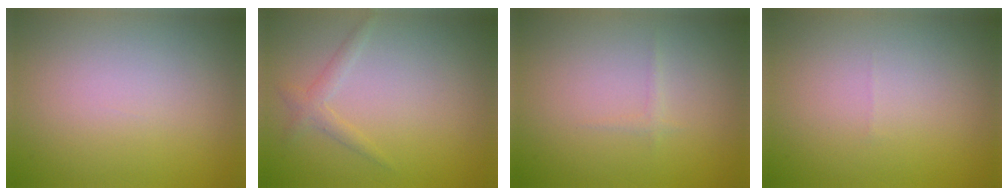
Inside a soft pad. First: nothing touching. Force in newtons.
{"total": 1.5, "press": 1.5, "slide": 0.1}
{"total": 0.6, "press": 0.6, "slide": 0.0}
{"total": 0.0}